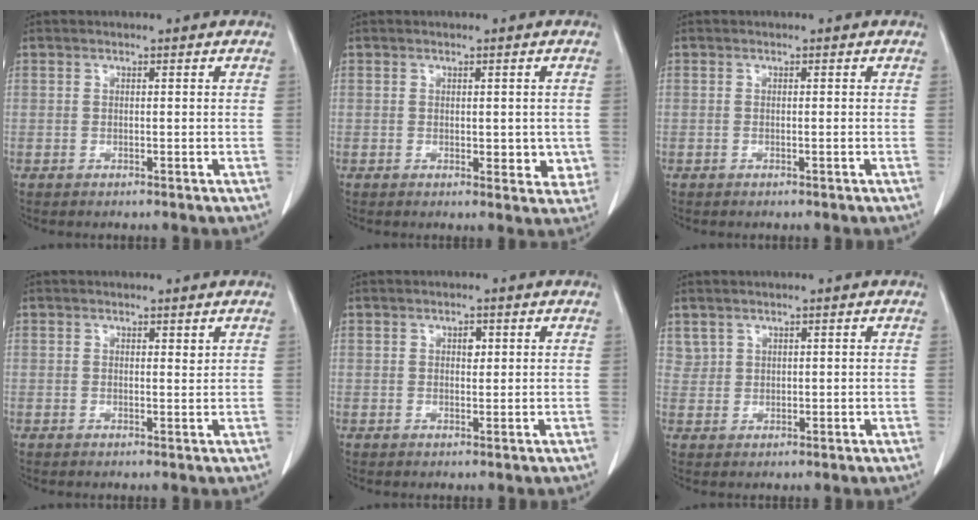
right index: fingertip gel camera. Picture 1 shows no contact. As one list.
[{"total": 4.2, "force": [-0.3, 2.3, 3.5], "torque": [-0.025, -0.004, 0.002]}, {"total": 0.0}, {"total": 0.7, "force": [0.5, 0.2, 0.4], "torque": [-0.009, -0.005, 0.007]}, {"total": 1.4, "force": [0.5, 0.8, 1.0], "torque": [-0.015, -0.001, 0.006]}, {"total": 1.9, "force": [1.5, 1.2, 0.1], "torque": [0.009, 0.005, 0.029]}]